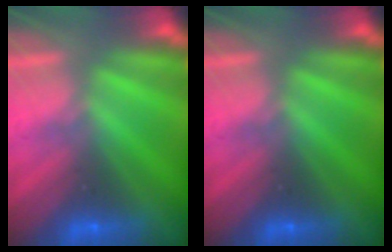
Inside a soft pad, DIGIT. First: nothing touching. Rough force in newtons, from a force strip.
{"total": 0.0}